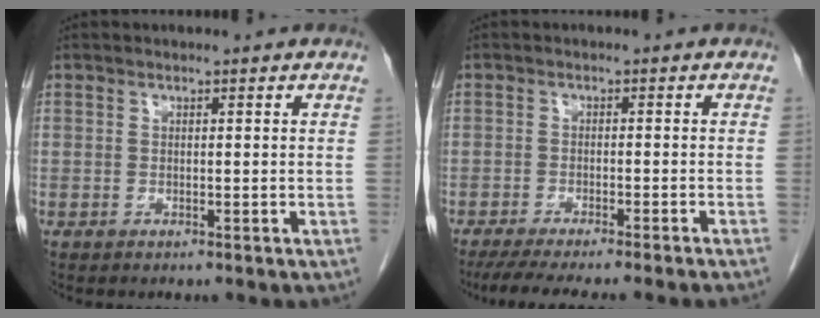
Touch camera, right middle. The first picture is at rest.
{"total": 11.0, "force": [-9.3, -0.6, 5.7], "torque": [-0.057, -0.021, -0.136]}